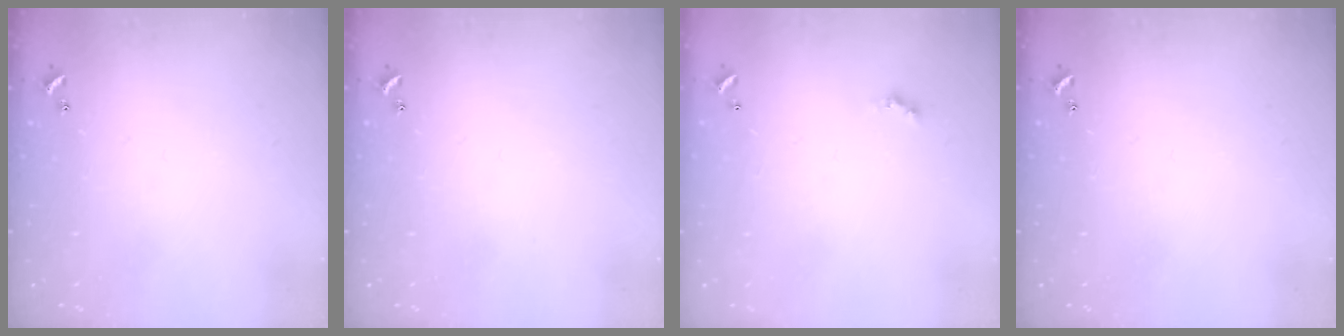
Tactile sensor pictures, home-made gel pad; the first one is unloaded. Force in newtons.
{"total": 0.0}
{"total": 0.0}
{"total": 0.0}